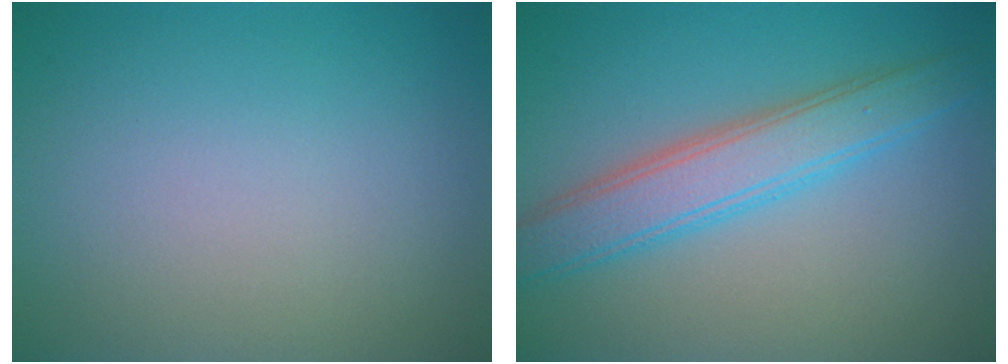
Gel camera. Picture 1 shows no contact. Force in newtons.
{"total": 4.2, "press": 4.2, "slide": 0.5}